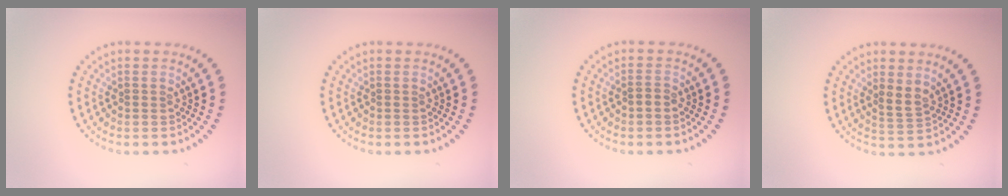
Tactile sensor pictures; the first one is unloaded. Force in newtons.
{"total": 0.0}
{"total": 0.7, "press": 0.6, "slide": 0.3}
{"total": 1.7, "press": 1.4, "slide": 1.0}